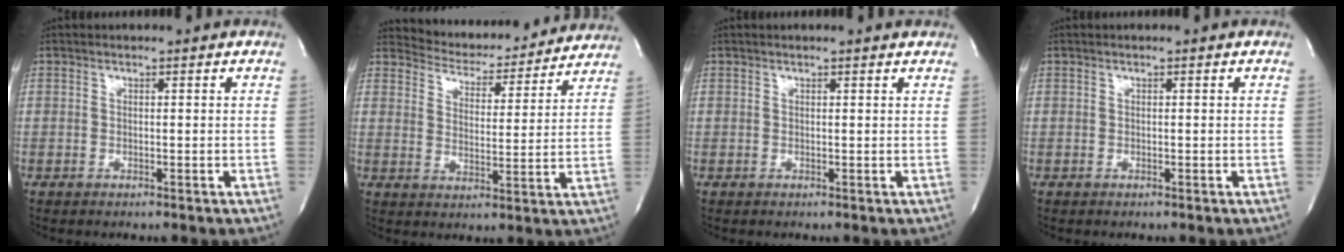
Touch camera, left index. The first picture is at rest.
{"total": 13.4, "force": [12.9, 3.0, 1.8], "torque": [-0.016, -0.007, 0.165]}
{"total": 1.5, "force": [1.3, -0.1, 0.6], "torque": [-0.015, 0.002, 0.008]}
{"total": 0.0}